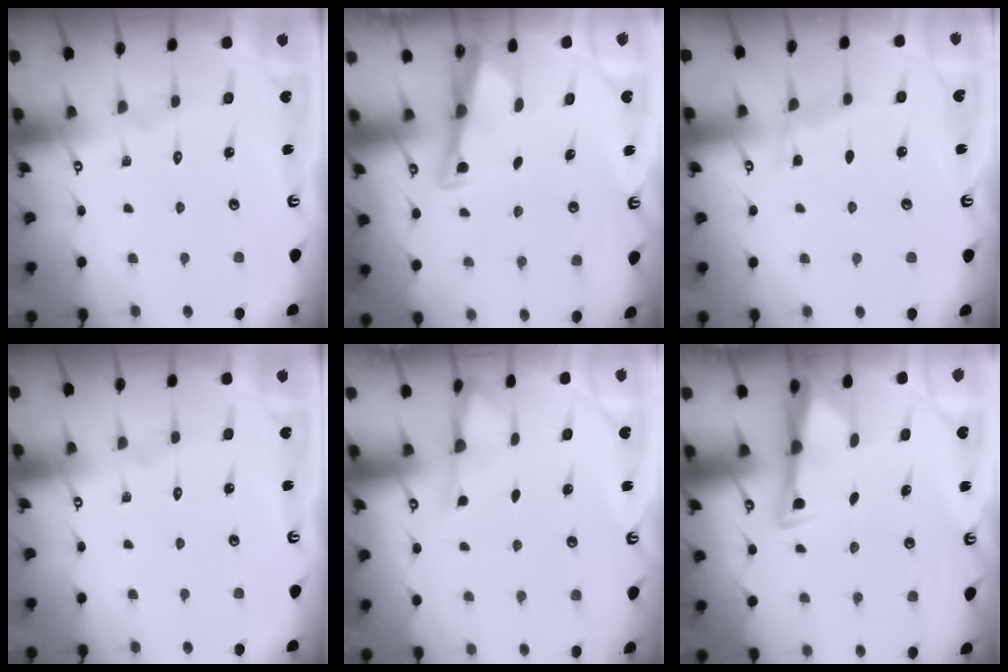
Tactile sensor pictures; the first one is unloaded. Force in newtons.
{"total": 2.6, "press": 2.6, "slide": 0.1}
{"total": 5.0, "press": 4.9, "slide": 0.6}
{"total": 0.0}
{"total": 1.9, "press": 1.9, "slide": 0.4}
{"total": 3.1, "press": 3.1, "slide": 0.4}